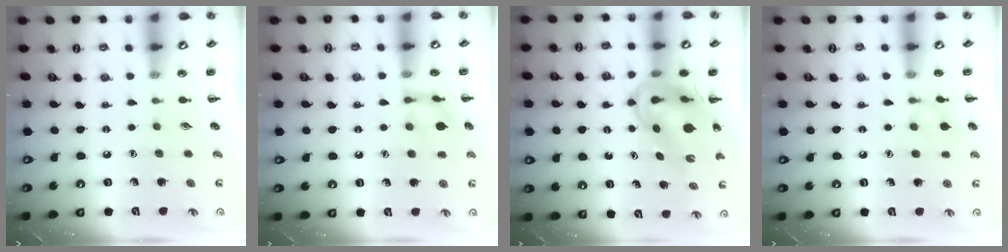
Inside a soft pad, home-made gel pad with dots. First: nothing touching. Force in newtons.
{"total": 10.3, "press": 10.3, "slide": 0.4}
{"total": 12.6, "press": 12.1, "slide": 3.5}
{"total": 7.9, "press": 7.6, "slide": 2.3}